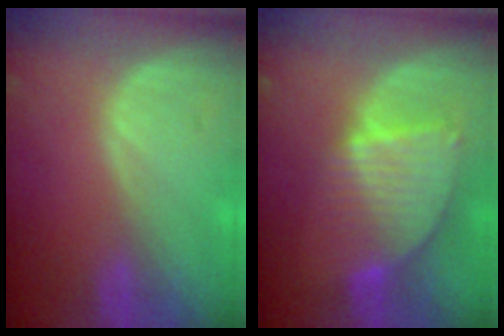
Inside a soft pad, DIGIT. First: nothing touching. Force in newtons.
{"total": 8.6, "press": 7.5, "slide": 4.1}